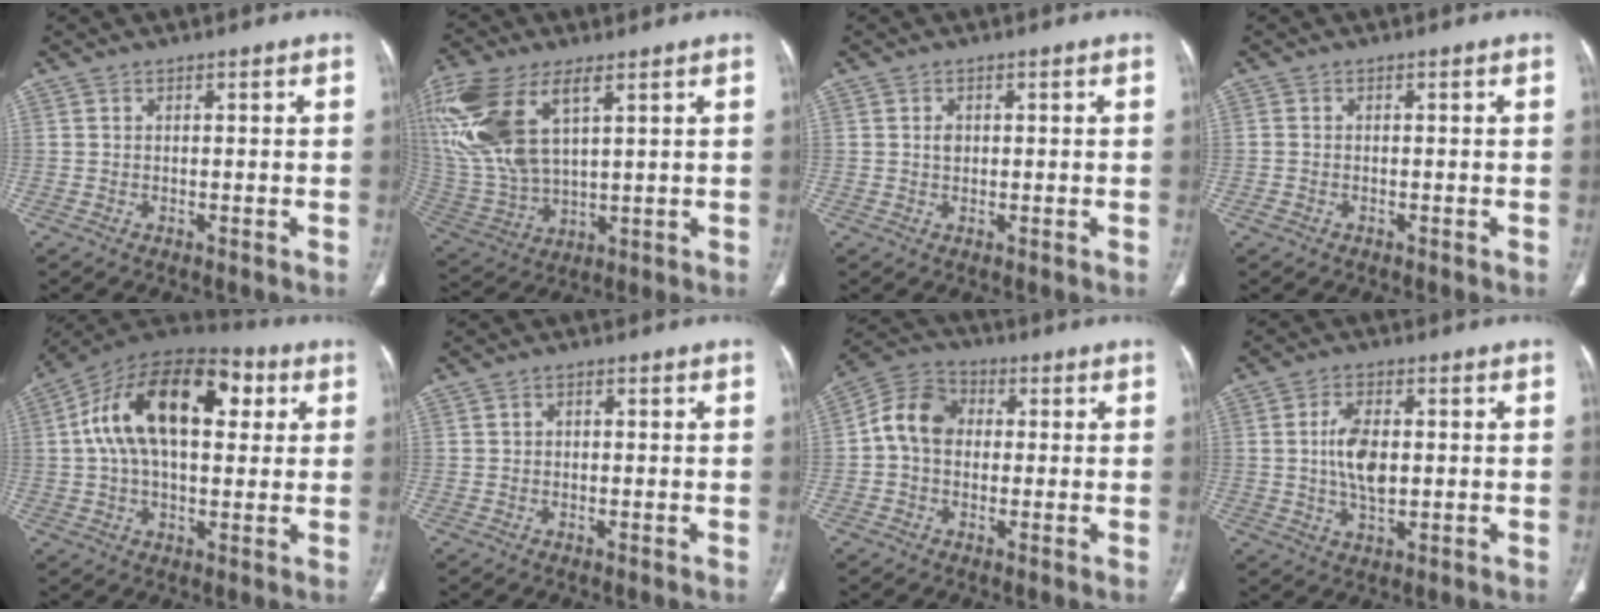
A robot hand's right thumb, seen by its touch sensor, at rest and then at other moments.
{"total": 20.7, "force": [8.3, 10.0, 16.2], "torque": [-0.372, -0.016, 0.168]}
{"total": 1.3, "force": [0.2, 1.0, 0.7], "torque": [-0.009, 0.001, 0.004]}
{"total": 1.0, "force": [-0.5, 0.8, 0.3], "torque": [-0.014, 0.005, -0.009]}
{"total": 22.1, "force": [5.2, 12.1, 17.7], "torque": [-0.289, 0.033, 0.076]}
{"total": 0.9, "force": [0.1, 0.7, 0.5], "torque": [-0.003, 0.003, -0.001]}
{"total": 9.1, "force": [0.4, 7.1, 5.6], "torque": [-0.091, 0.028, -0.005]}
{"total": 7.7, "force": [0.5, 4.1, 6.5], "torque": [-0.120, -0.001, 0.010]}